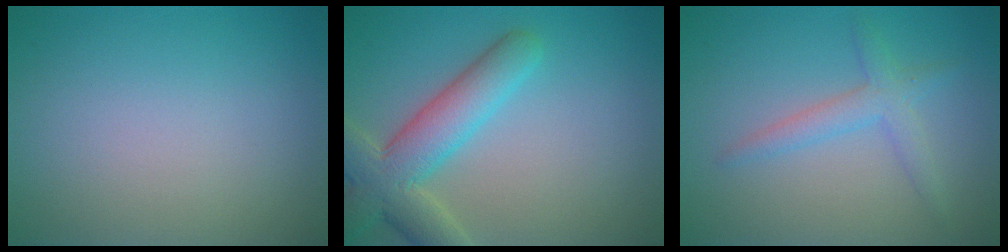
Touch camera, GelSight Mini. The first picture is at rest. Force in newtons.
{"total": 6.4, "press": 6.4, "slide": 0.4}
{"total": 2.4, "press": 2.4, "slide": 0.3}